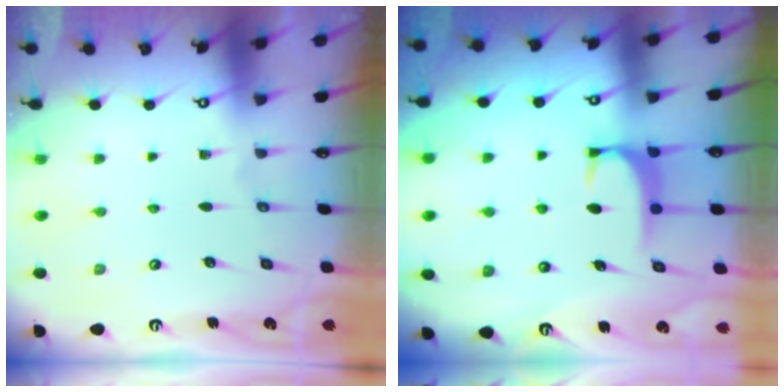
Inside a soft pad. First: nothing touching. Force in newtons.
{"total": 1.6, "press": 1.5, "slide": 0.5}